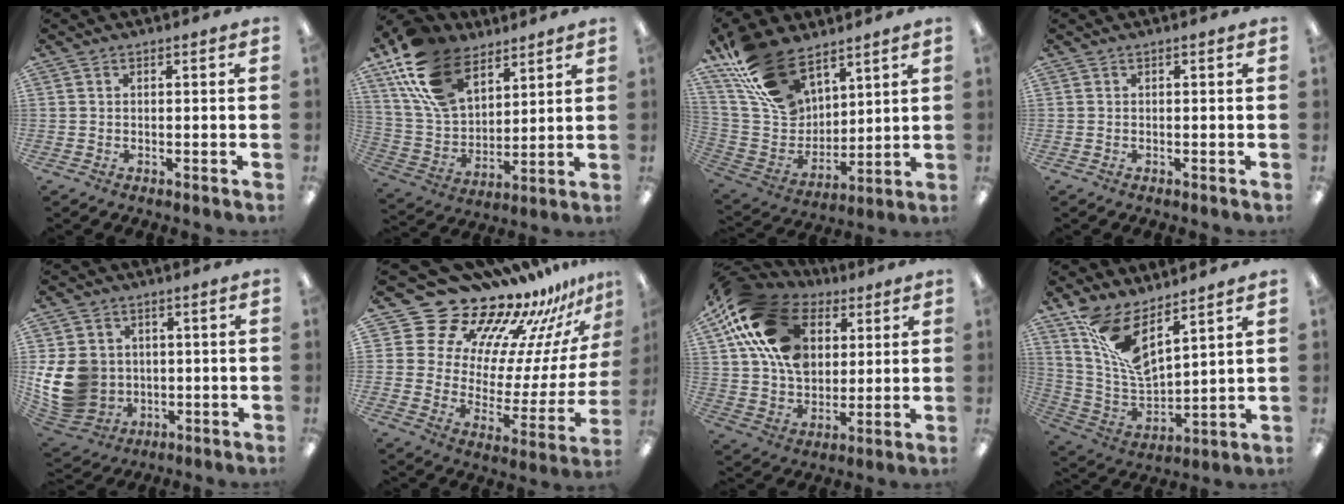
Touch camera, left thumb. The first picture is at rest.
{"total": 19.2, "force": [11.9, 10.9, 10.4], "torque": [-0.232, -0.043, 0.224]}
{"total": 20.0, "force": [13.5, 11.2, 9.6], "torque": [-0.199, -0.065, 0.257]}
{"total": 0.0}
{"total": 13.7, "force": [0.1, 12.0, 6.6], "torque": [-0.157, 0.001, 0.011]}
{"total": 20.7, "force": [17.8, 9.5, 4.8], "torque": [-0.078, -0.156, 0.329]}
{"total": 21.2, "force": [8.1, 14.8, 12.9], "torque": [-0.259, -0.019, 0.150]}
{"total": 12.6, "force": [8.4, 4.5, 8.3], "torque": [-0.169, -0.053, 0.154]}